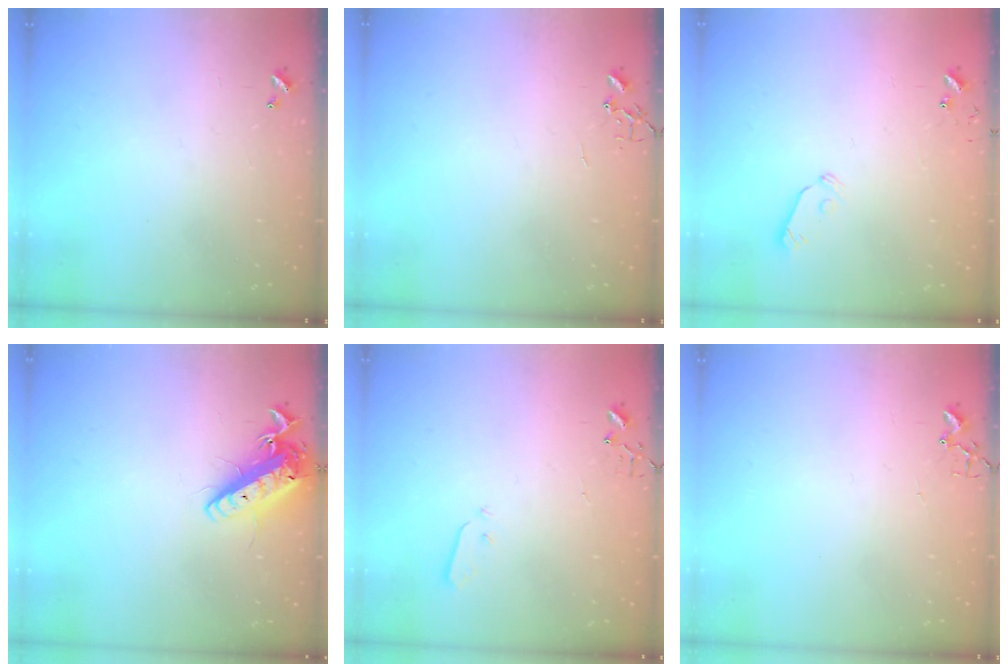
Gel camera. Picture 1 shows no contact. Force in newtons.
{"total": 0.0}
{"total": 5.9, "press": 5.9, "slide": 0.5}
{"total": 14.0, "press": 13.8, "slide": 2.7}
{"total": 3.0, "press": 3.0, "slide": 0.3}
{"total": 1.9, "press": 1.9, "slide": 0.2}